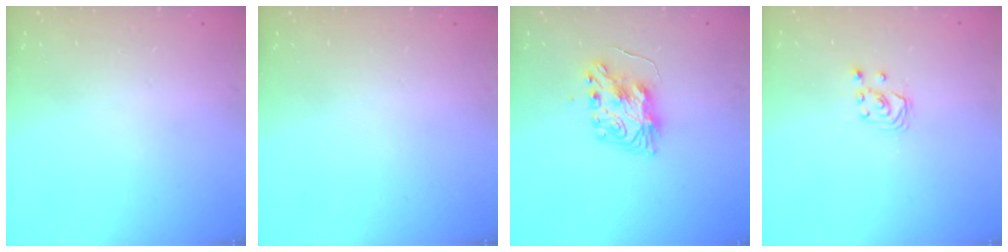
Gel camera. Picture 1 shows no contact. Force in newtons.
{"total": 0.0}
{"total": 9.0, "press": 9.0, "slide": 0.9}
{"total": 2.6, "press": 2.6, "slide": 0.3}